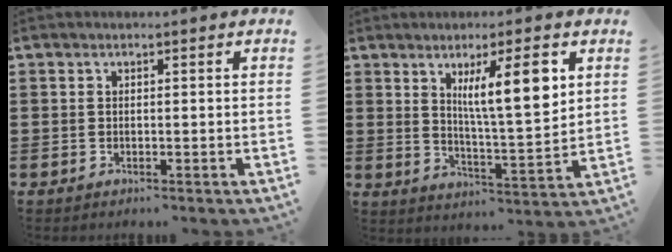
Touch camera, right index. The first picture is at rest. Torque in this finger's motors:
{"motor_torque": [1.72, 0.42, 0.86, 0.11]}